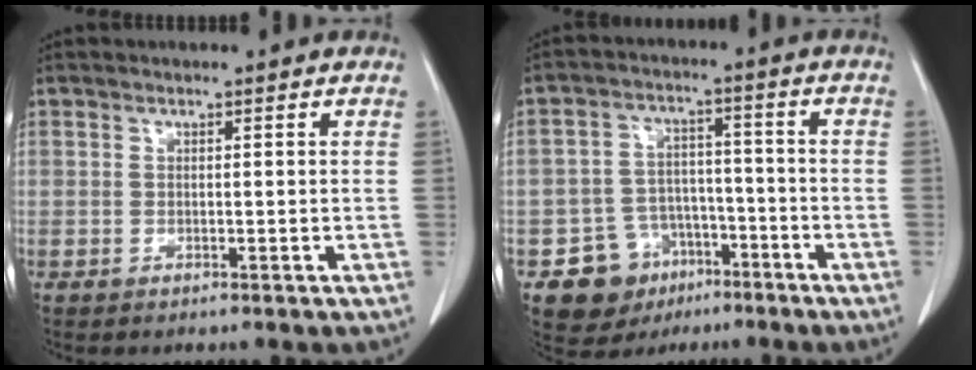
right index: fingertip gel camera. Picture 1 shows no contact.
{"total": 8.6, "force": [-4.5, 7.1, 1.8], "torque": [-0.027, 0.018, -0.061]}